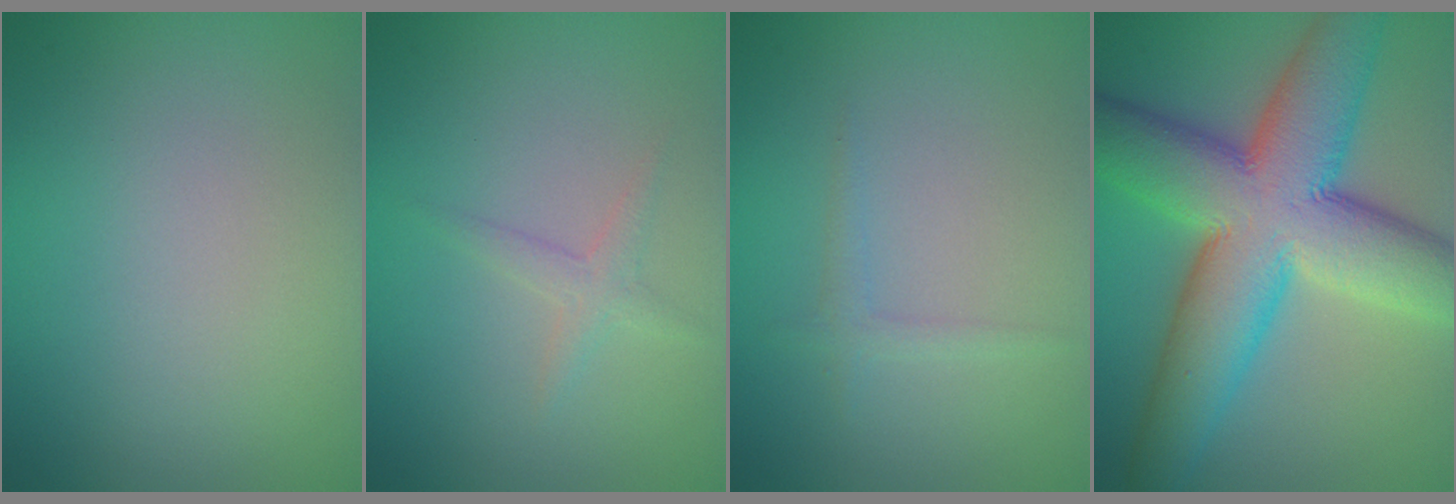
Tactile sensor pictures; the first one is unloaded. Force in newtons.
{"total": 1.3, "press": 1.3, "slide": 0.0}
{"total": 1.0, "press": 1.0, "slide": 0.1}
{"total": 14.0, "press": 14.0, "slide": 0.5}